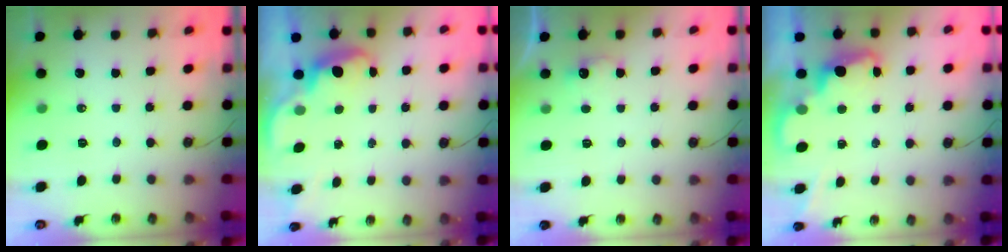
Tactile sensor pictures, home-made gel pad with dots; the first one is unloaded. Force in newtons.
{"total": 2.5, "press": 2.4, "slide": 0.7}
{"total": 5.1, "press": 5.0, "slide": 1.2}
{"total": 2.3, "press": 2.2, "slide": 0.5}